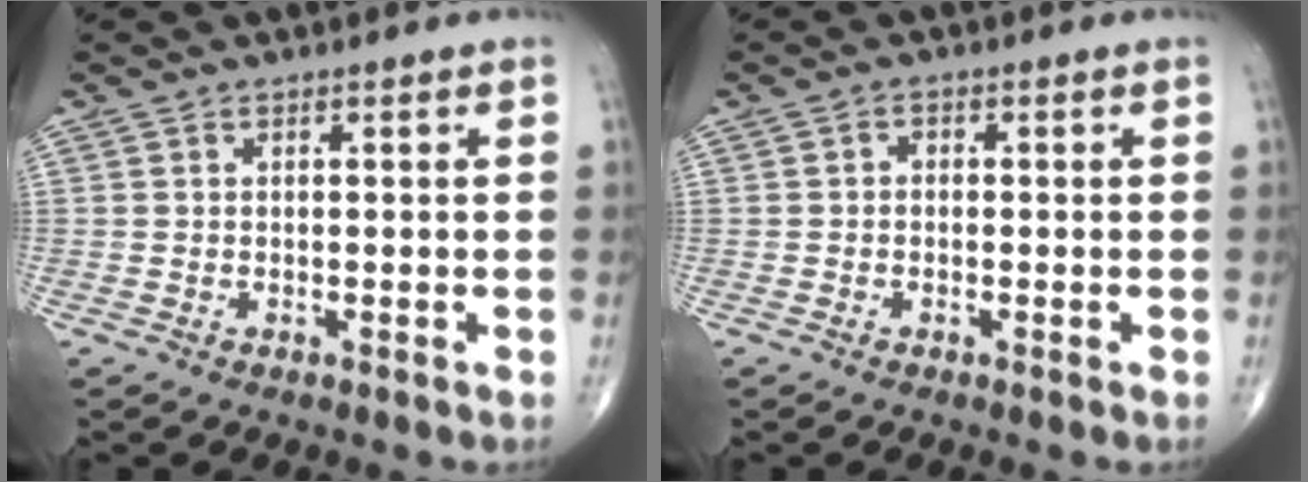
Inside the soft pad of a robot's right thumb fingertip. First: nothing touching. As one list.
[{"total": 1.2, "force": [-0.2, 1.0, 0.6], "torque": [-0.001, 0.004, -0.008]}]